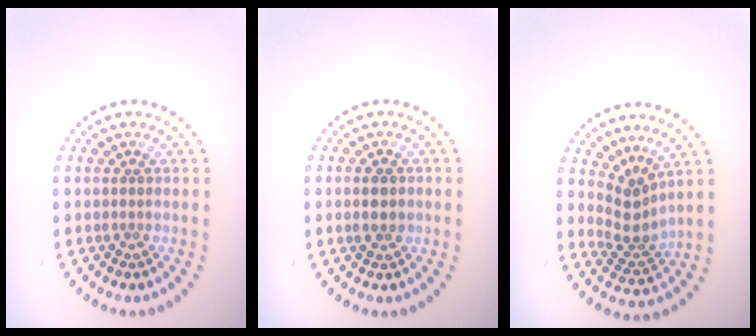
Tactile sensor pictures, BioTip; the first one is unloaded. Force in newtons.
{"total": 1.8, "press": 1.8, "slide": 0.3}
{"total": 2.8, "press": 1.9, "slide": 2.1}